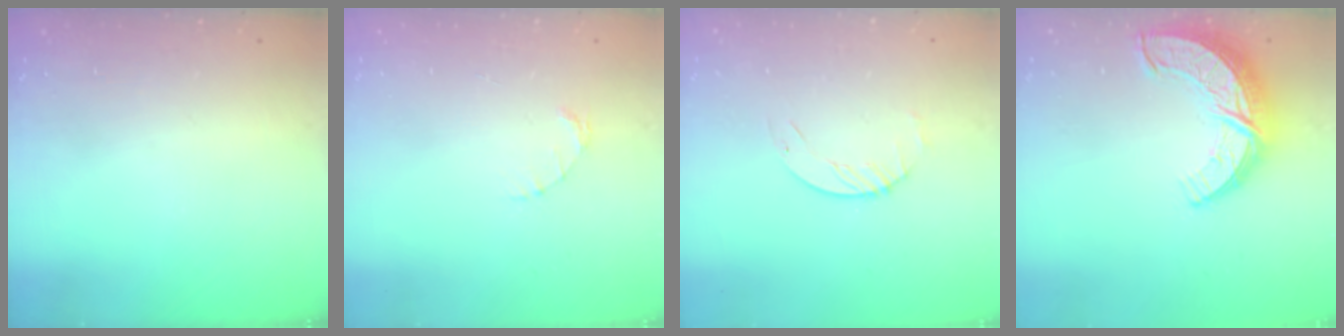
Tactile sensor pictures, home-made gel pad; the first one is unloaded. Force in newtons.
{"total": 1.6, "press": 1.5, "slide": 0.3}
{"total": 1.6, "press": 1.6, "slide": 0.2}
{"total": 11.9, "press": 11.9, "slide": 0.8}